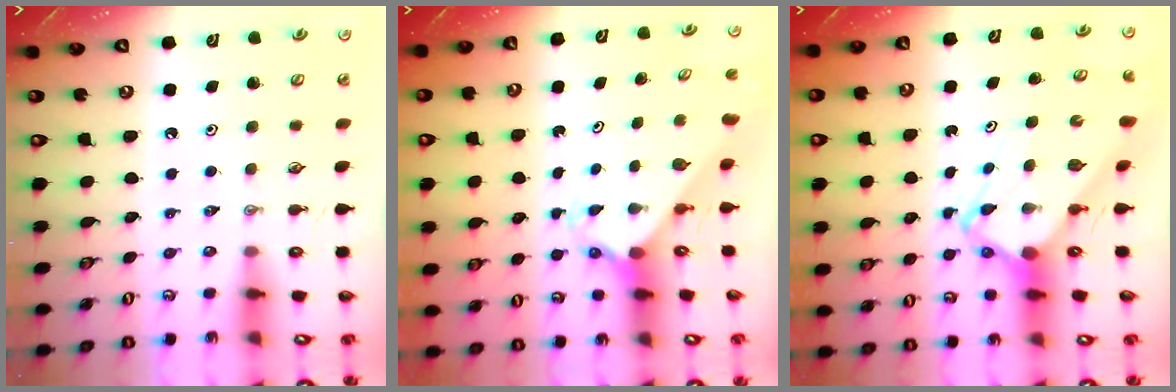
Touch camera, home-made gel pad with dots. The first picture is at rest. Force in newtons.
{"total": 2.4, "press": 2.4, "slide": 0.2}
{"total": 6.9, "press": 6.8, "slide": 0.6}